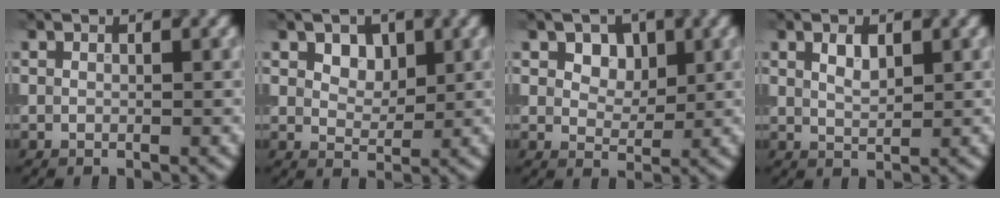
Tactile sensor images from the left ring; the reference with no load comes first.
{"total": 2.2, "force": [1.0, 1.5, 1.2], "torque": [-0.019, -0.005, 0.015]}
{"total": 2.8, "force": [1.2, 2.0, 1.6], "torque": [-0.027, -0.006, 0.017]}
{"total": 1.9, "force": [0.9, 0.9, 1.4], "torque": [-0.028, 0.000, 0.020]}